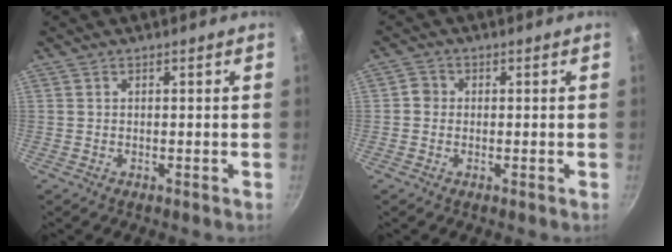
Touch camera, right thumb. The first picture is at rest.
{"total": 2.1, "force": [-0.2, 2.0, 0.7], "torque": [0.000, 0.007, -0.009]}